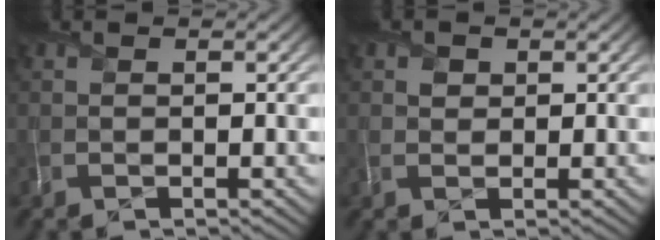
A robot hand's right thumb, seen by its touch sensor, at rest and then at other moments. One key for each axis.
{"total": 1.5, "fx": 0.8, "fy": 1.2, "fz": 0.4, "tx": -0.007, "ty": 0.004, "tz": 0.013}